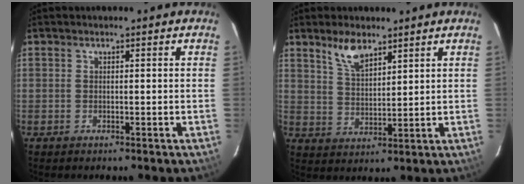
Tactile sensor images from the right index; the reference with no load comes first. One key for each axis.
{"total": 6.2, "fx": 4.5, "fy": 2.3, "fz": 3.6, "tx": -0.064, "ty": 0.001, "tz": 0.091}